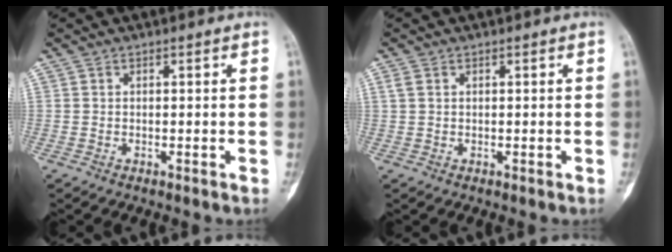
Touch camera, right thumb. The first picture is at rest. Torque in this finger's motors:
{"motor_torque": [-0.24, 0.15, 0.30, 0.10, 0.08]}